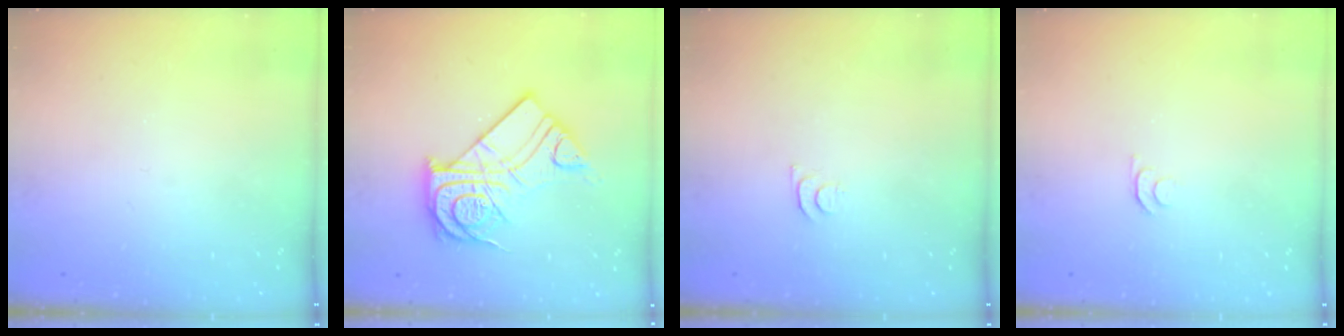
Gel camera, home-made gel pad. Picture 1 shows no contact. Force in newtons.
{"total": 16.6, "press": 16.5, "slide": 1.4}
{"total": 3.2, "press": 3.2, "slide": 0.4}
{"total": 4.3, "press": 4.3, "slide": 0.7}